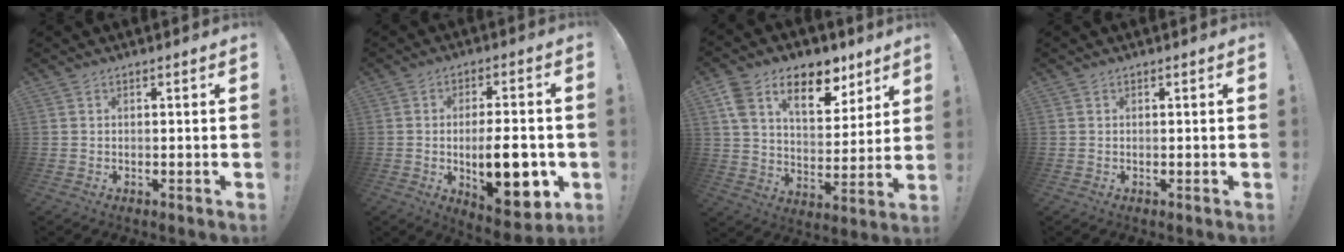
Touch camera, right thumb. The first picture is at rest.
{"total": 16.6, "force": [-3.4, 7.1, 14.6], "torque": [-0.203, 0.000, -0.049]}
{"total": 16.9, "force": [9.6, 9.2, 10.4], "torque": [-0.164, -0.041, 0.169]}
{"total": 0.0}